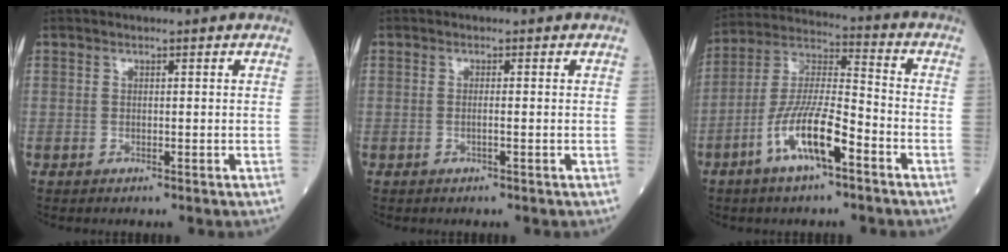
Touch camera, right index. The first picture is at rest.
{"total": 1.0, "force": [-0.2, -0.1, 1.0], "torque": [-0.021, 0.000, -0.005]}
{"total": 12.5, "force": [-5.9, 2.5, 10.7], "torque": [-0.215, -0.001, -0.113]}